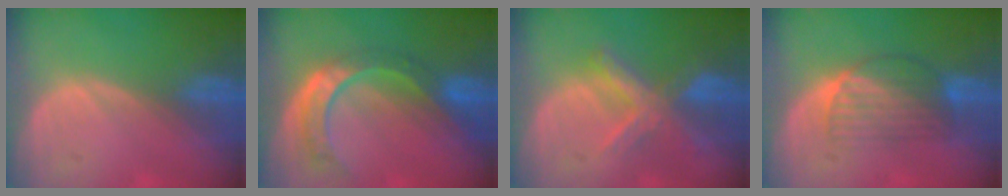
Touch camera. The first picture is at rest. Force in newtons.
{"total": 8.7, "press": 7.2, "slide": 4.9}
{"total": 7.1, "press": 6.2, "slide": 3.6}
{"total": 6.5, "press": 5.9, "slide": 2.6}